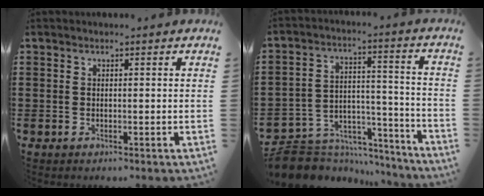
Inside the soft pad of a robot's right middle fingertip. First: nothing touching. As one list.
[{"total": 6.8, "force": [-6.1, 2.9, 0.4], "torque": [-0.016, 0.007, -0.120]}]